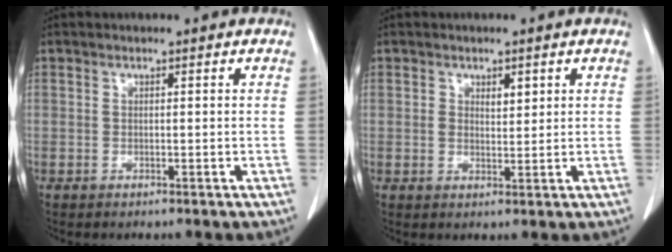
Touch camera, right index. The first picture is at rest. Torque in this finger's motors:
{"motor_torque": [0.07, 0.05, 0.03, 0.00]}